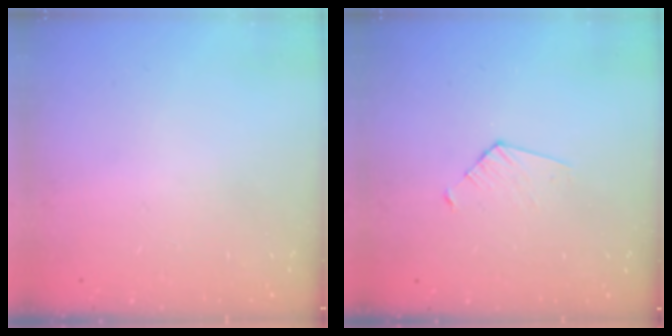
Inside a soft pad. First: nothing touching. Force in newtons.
{"total": 3.8, "press": 3.8, "slide": 0.3}